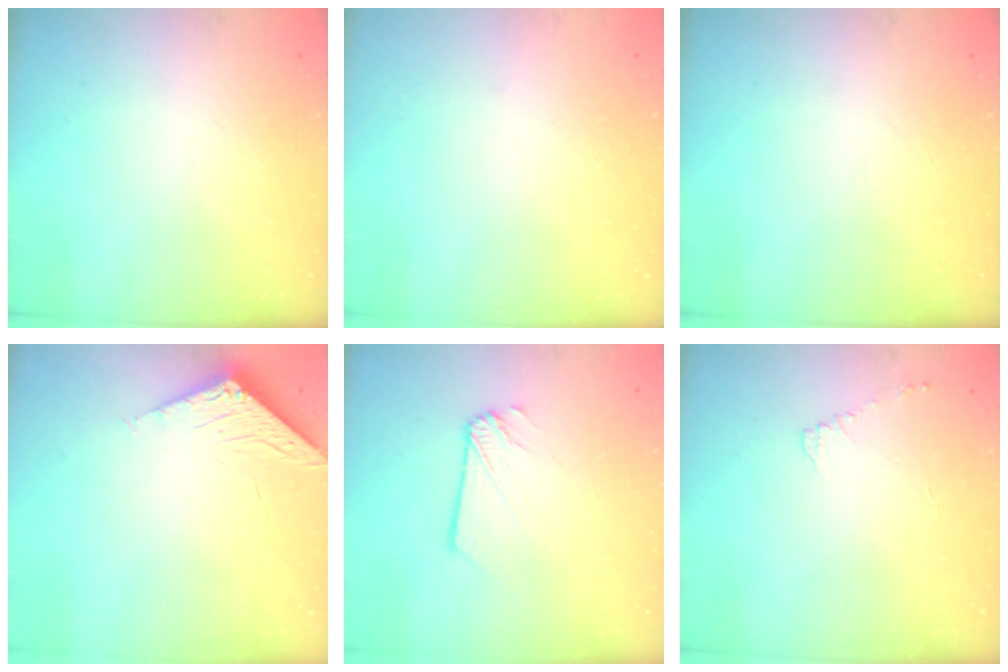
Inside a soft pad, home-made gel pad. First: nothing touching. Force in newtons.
{"total": 0.0}
{"total": 0.0}
{"total": 6.9, "press": 6.9, "slide": 0.5}
{"total": 1.2, "press": 1.2, "slide": 0.1}
{"total": 4.3, "press": 4.3, "slide": 0.6}